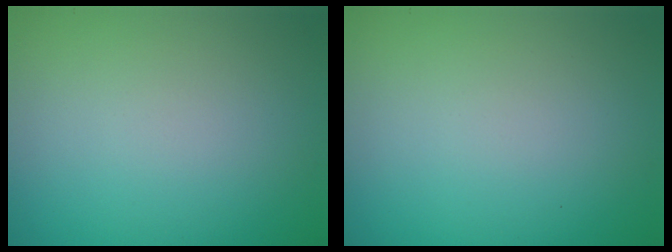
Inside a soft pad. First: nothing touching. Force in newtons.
{"total": 0.0}